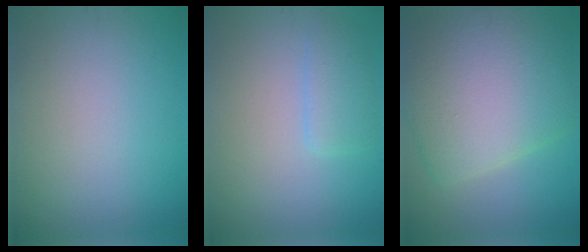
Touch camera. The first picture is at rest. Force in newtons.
{"total": 2.1, "press": 2.1, "slide": 0.2}
{"total": 10.6, "press": 10.5, "slide": 0.6}